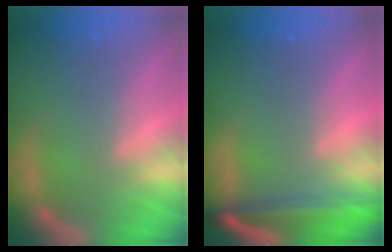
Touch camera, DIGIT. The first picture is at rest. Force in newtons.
{"total": 7.5}